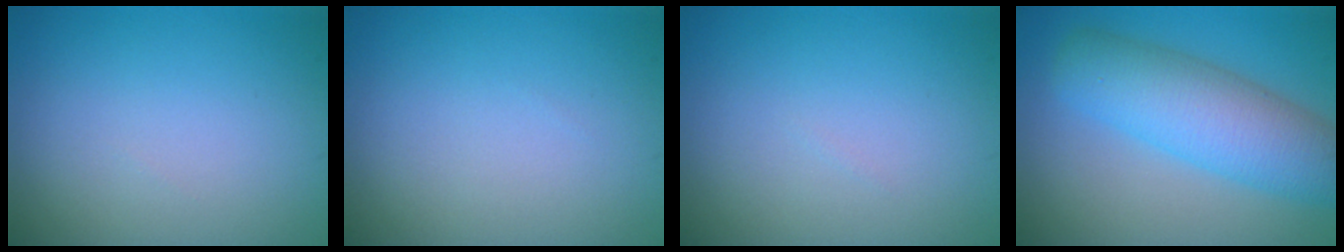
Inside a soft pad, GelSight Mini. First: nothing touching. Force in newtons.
{"total": 0.0}
{"total": 0.0}
{"total": 7.5, "press": 7.5, "slide": 0.2}